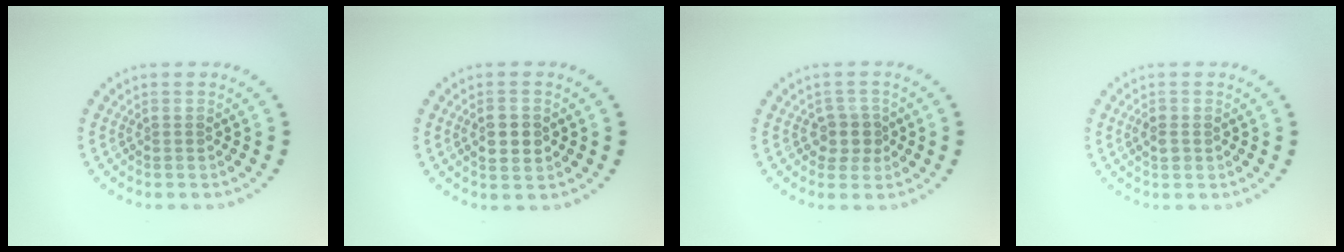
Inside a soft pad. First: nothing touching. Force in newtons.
{"total": 2.9, "press": 2.9, "slide": 0.2}
{"total": 2.3, "press": 2.0, "slide": 1.2}
{"total": 1.4, "press": 1.4, "slide": 0.3}